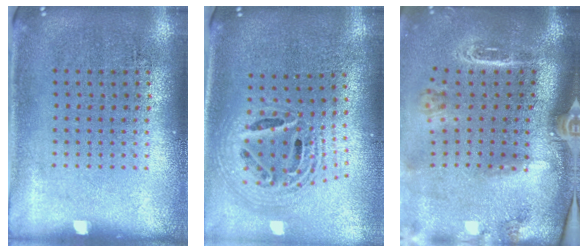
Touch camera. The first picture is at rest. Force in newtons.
{"total": 2.3, "press": 1.8, "slide": 1.6}
{"total": 3.0, "press": 2.1, "slide": 2.1}